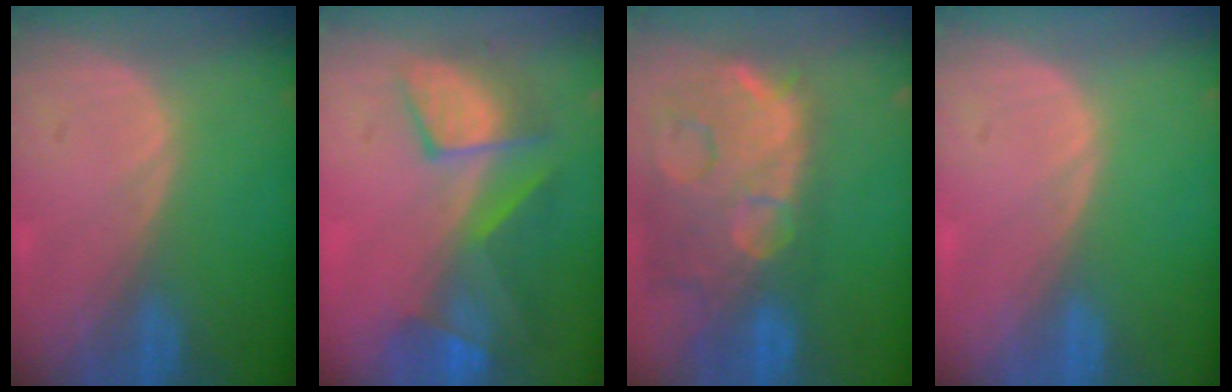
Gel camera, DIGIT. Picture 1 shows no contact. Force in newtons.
{"total": 9.0, "press": 8.3, "slide": 3.6}
{"total": 14.9, "press": 12.0, "slide": 8.9}
{"total": 0.0}